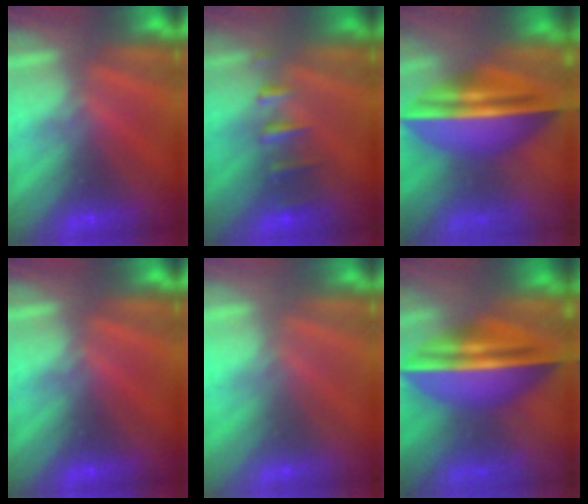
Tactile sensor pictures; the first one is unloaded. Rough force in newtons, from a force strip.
{"total": 2.4}
{"total": 6.9}
{"total": 0.0}
{"total": 2.9}
{"total": 6.9}